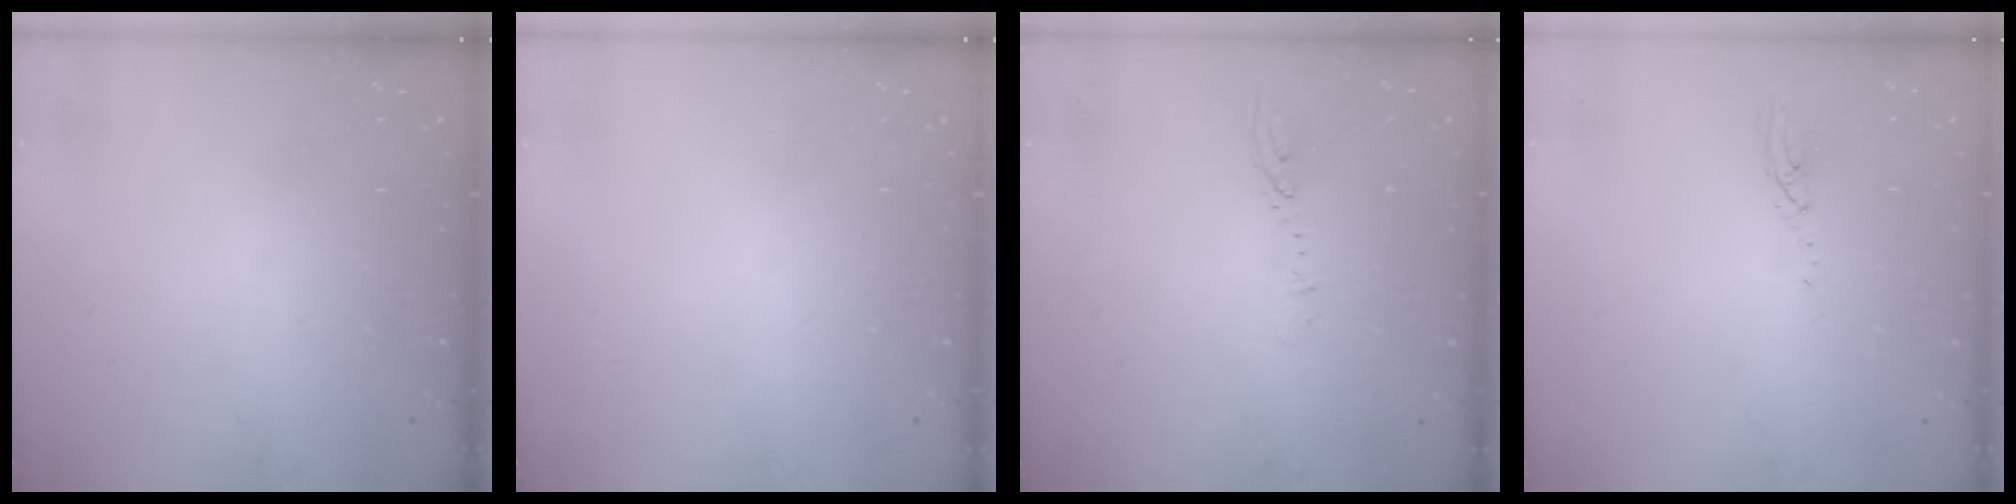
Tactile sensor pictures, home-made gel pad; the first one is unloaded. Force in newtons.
{"total": 0.0}
{"total": 4.5, "press": 4.4, "slide": 0.5}
{"total": 3.0, "press": 3.0, "slide": 0.2}